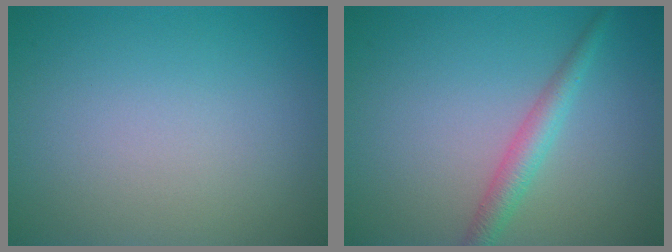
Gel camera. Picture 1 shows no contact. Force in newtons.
{"total": 2.5, "press": 2.5, "slide": 0.1}